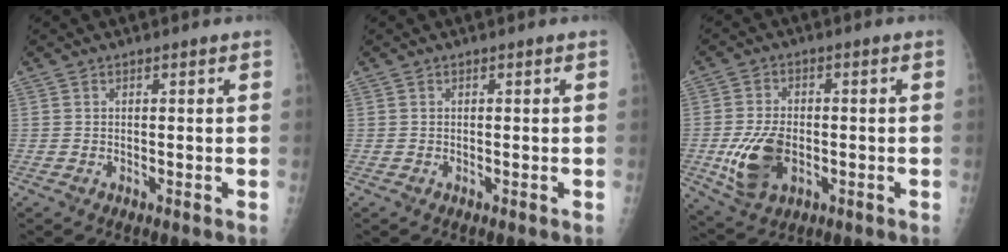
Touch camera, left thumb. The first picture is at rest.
{"total": 0.0}
{"total": 9.8, "force": [-2.2, 6.0, 7.4], "torque": [-0.135, 0.003, -0.031]}